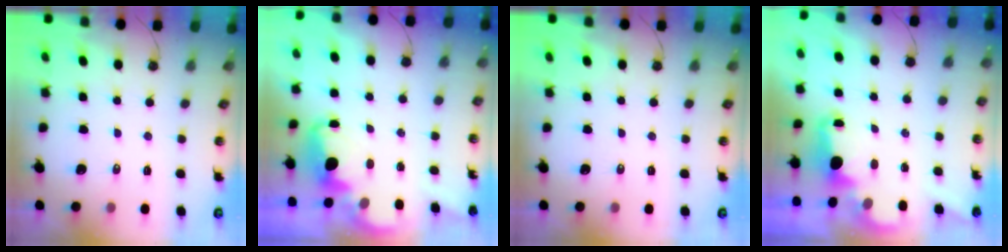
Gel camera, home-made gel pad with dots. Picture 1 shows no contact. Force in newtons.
{"total": 2.1, "press": 2.0, "slide": 0.6}
{"total": 0.0}
{"total": 2.4, "press": 2.2, "slide": 0.7}